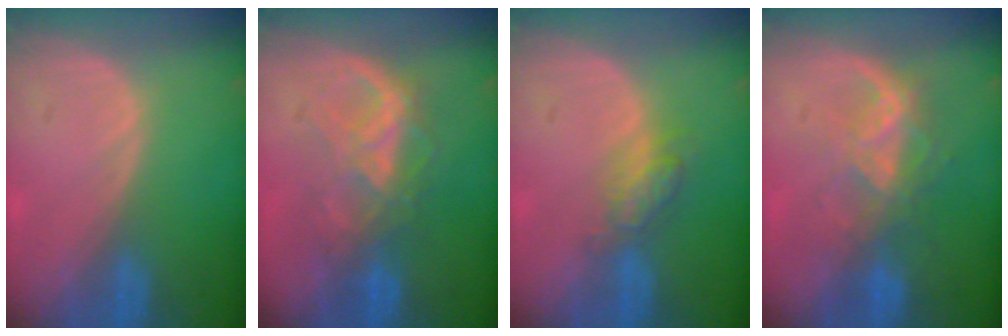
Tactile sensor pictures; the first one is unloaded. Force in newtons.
{"total": 6.4, "press": 6.4, "slide": 0.7}
{"total": 4.9, "press": 4.3, "slide": 2.3}
{"total": 6.6, "press": 6.1, "slide": 2.7}